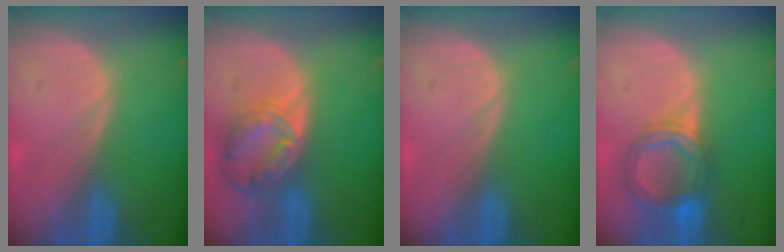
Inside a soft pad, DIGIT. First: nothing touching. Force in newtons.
{"total": 8.2, "press": 7.0, "slide": 4.3}
{"total": 0.0}
{"total": 6.1, "press": 5.9, "slide": 1.4}